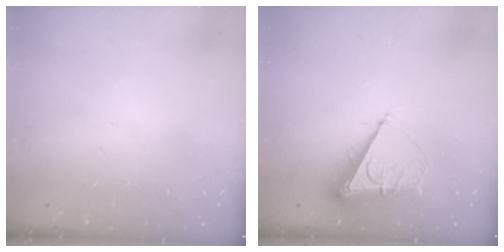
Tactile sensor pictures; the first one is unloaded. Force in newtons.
{"total": 8.4, "press": 8.4, "slide": 0.5}